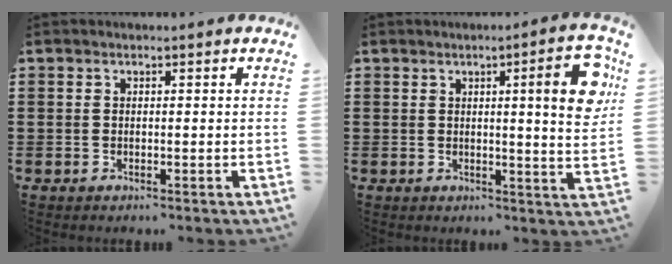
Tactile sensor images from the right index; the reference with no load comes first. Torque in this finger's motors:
{"motor_torque": [1.04, 0.68, 0.43, 0.08]}